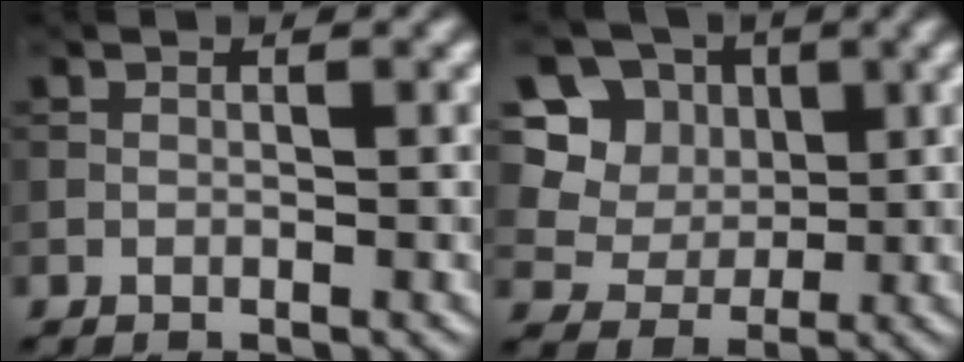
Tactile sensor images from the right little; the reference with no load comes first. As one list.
[{"total": 7.4, "force": [3.0, 6.4, 2.2], "torque": [-0.046, 0.008, 0.049]}]